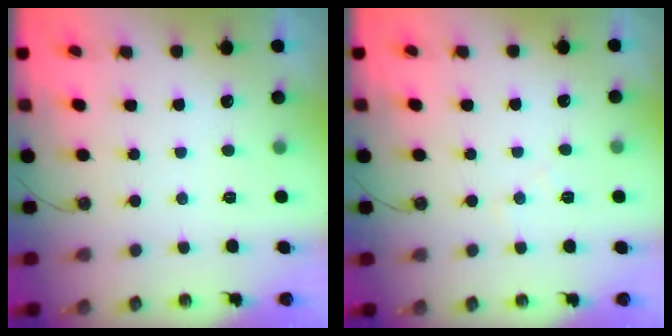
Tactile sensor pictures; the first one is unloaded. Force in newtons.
{"total": 5.5, "press": 5.5, "slide": 0.8}